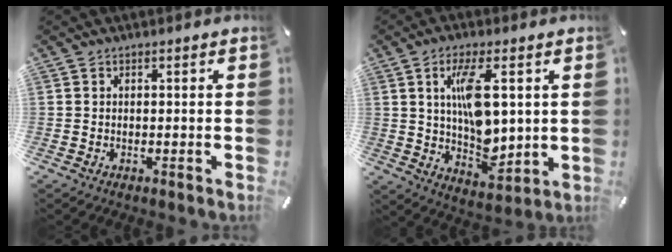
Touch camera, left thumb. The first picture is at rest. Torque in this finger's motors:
{"motor_torque": [0.50, 0.47, 0.31, 0.14, 0.17]}